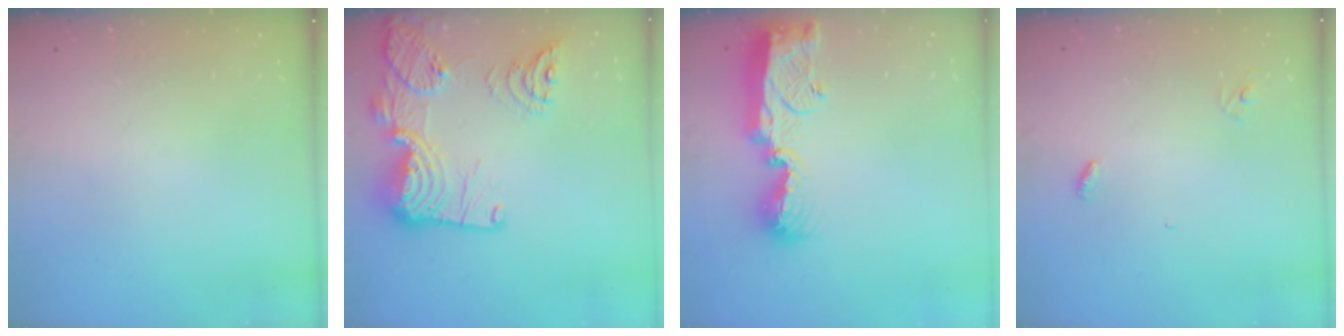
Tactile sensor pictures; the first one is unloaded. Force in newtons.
{"total": 25.2, "press": 24.5, "slide": 5.9}
{"total": 13.5, "press": 13.5, "slide": 0.6}
{"total": 2.7, "press": 2.7, "slide": 0.2}